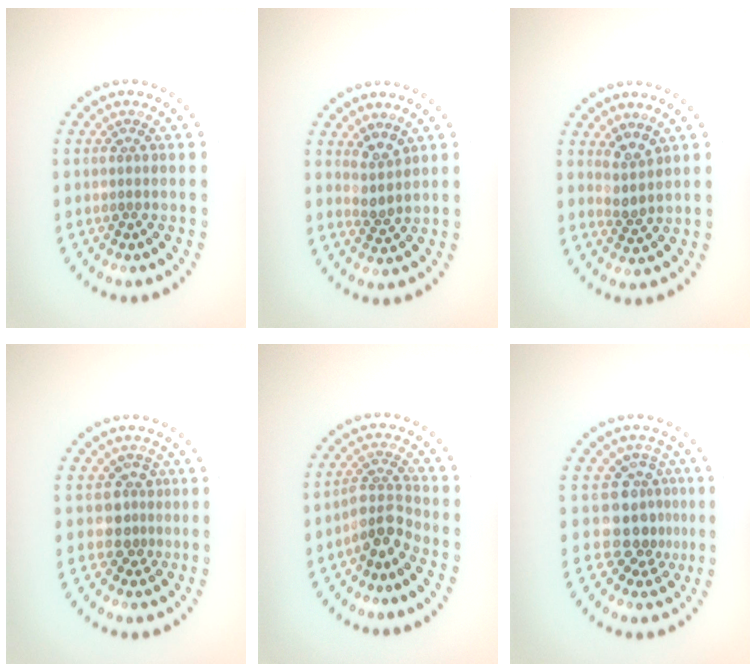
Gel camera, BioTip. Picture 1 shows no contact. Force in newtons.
{"total": 1.9, "press": 1.4, "slide": 1.3}
{"total": 1.9, "press": 1.4, "slide": 1.3}
{"total": 2.4, "press": 1.7, "slide": 1.6}
{"total": 2.9, "press": 2.4, "slide": 1.6}
{"total": 3.9, "press": 2.8, "slide": 2.7}